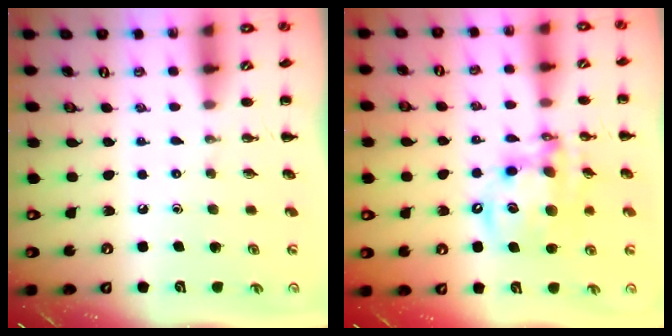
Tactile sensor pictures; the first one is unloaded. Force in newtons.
{"total": 13.3, "press": 12.9, "slide": 3.4}